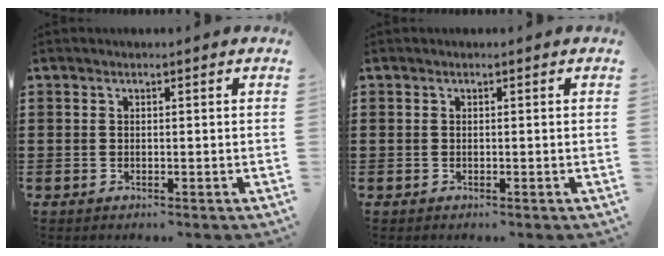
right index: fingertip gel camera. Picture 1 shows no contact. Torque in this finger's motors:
{"motor_torque": [0.64, 0.42, -0.07, -0.01]}